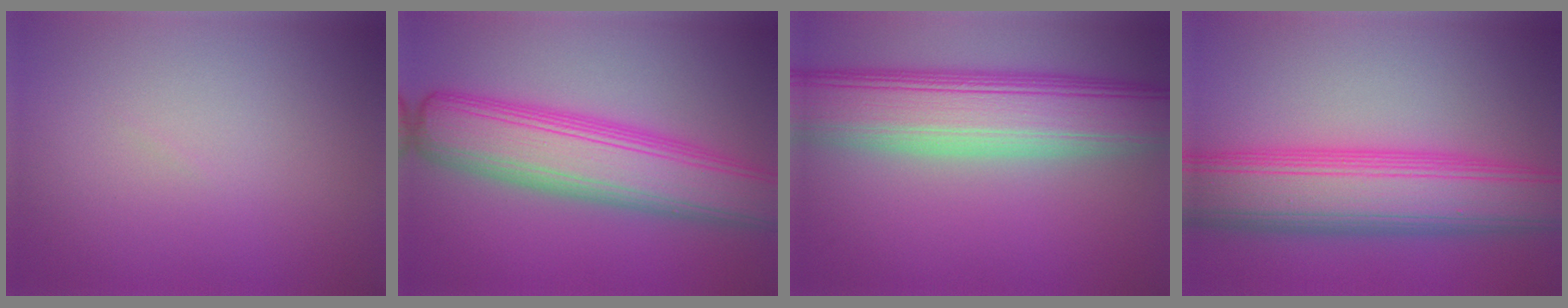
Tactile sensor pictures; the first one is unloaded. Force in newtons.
{"total": 9.2, "press": 9.2, "slide": 0.4}
{"total": 10.6, "press": 10.5, "slide": 0.6}
{"total": 10.0, "press": 10.0, "slide": 0.4}